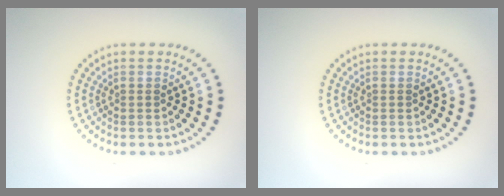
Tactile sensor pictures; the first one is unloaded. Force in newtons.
{"total": 0.0}